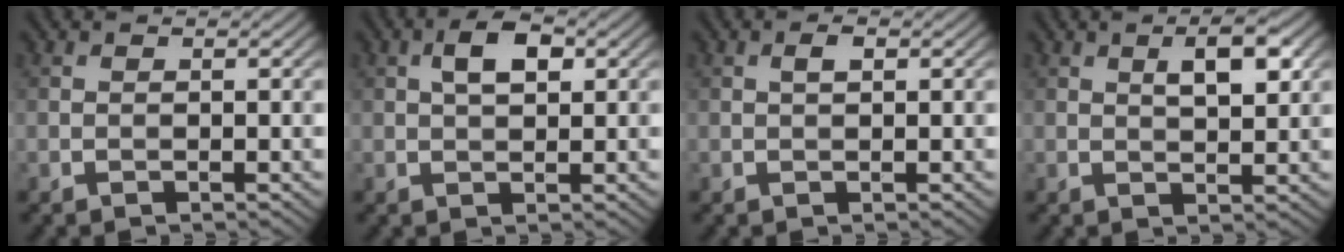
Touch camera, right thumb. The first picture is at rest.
{"total": 4.1, "force": [1.2, 1.9, 3.4], "torque": [-0.064, 0.008, 0.019]}
{"total": 1.3, "force": [0.3, 0.5, 1.1], "torque": [-0.021, 0.001, 0.005]}
{"total": 4.5, "force": [1.7, 1.7, 3.8], "torque": [-0.066, 0.001, 0.028]}